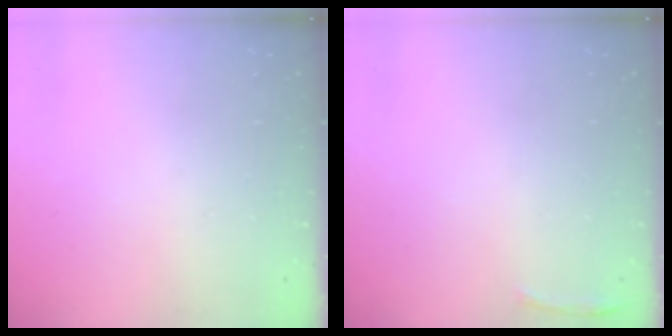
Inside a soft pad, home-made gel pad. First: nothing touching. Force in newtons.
{"total": 4.0, "press": 3.7, "slide": 1.6}